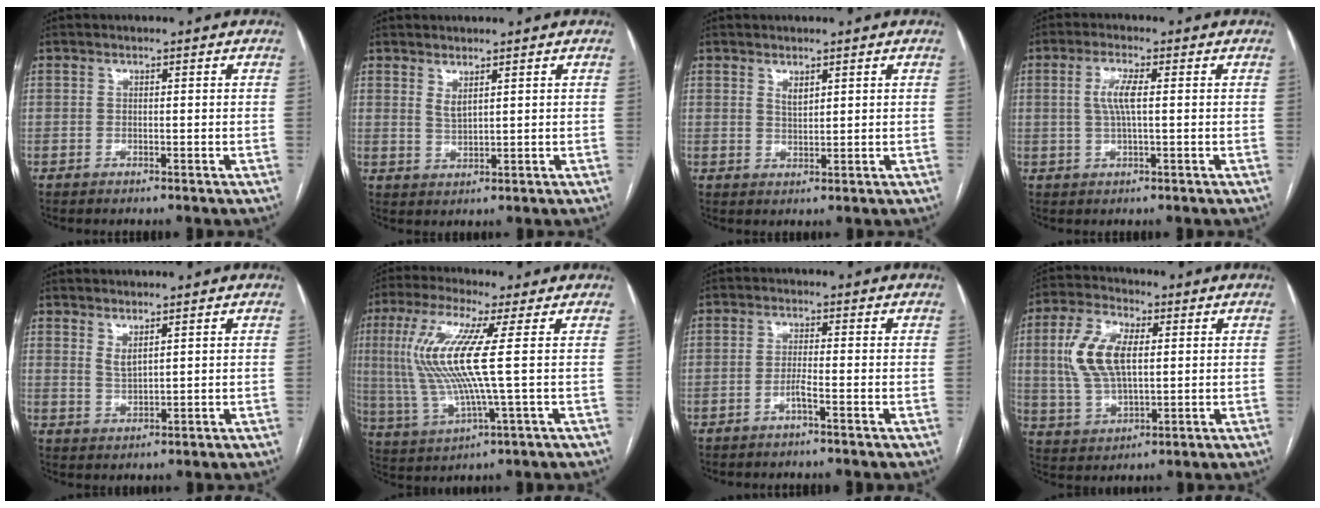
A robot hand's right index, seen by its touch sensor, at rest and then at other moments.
{"total": 1.9, "force": [1.3, 0.4, 1.3], "torque": [-0.029, -0.009, 0.032]}
{"total": 1.7, "force": [1.1, 0.6, 1.2], "torque": [-0.024, -0.004, 0.025]}
{"total": 4.2, "force": [0.6, 0.7, 4.1], "torque": [-0.086, 0.003, 0.011]}
{"total": 2.1, "force": [1.5, 0.3, 1.3], "torque": [-0.031, -0.010, 0.036]}
{"total": 12.5, "force": [1.9, 0.0, 12.4], "torque": [-0.282, -0.001, 0.033]}
{"total": 2.0, "force": [-1.2, -0.3, 1.6], "torque": [-0.031, 0.000, -0.025]}
{"total": 10.8, "force": [2.0, 5.0, 9.4], "torque": [-0.208, 0.015, 0.043]}